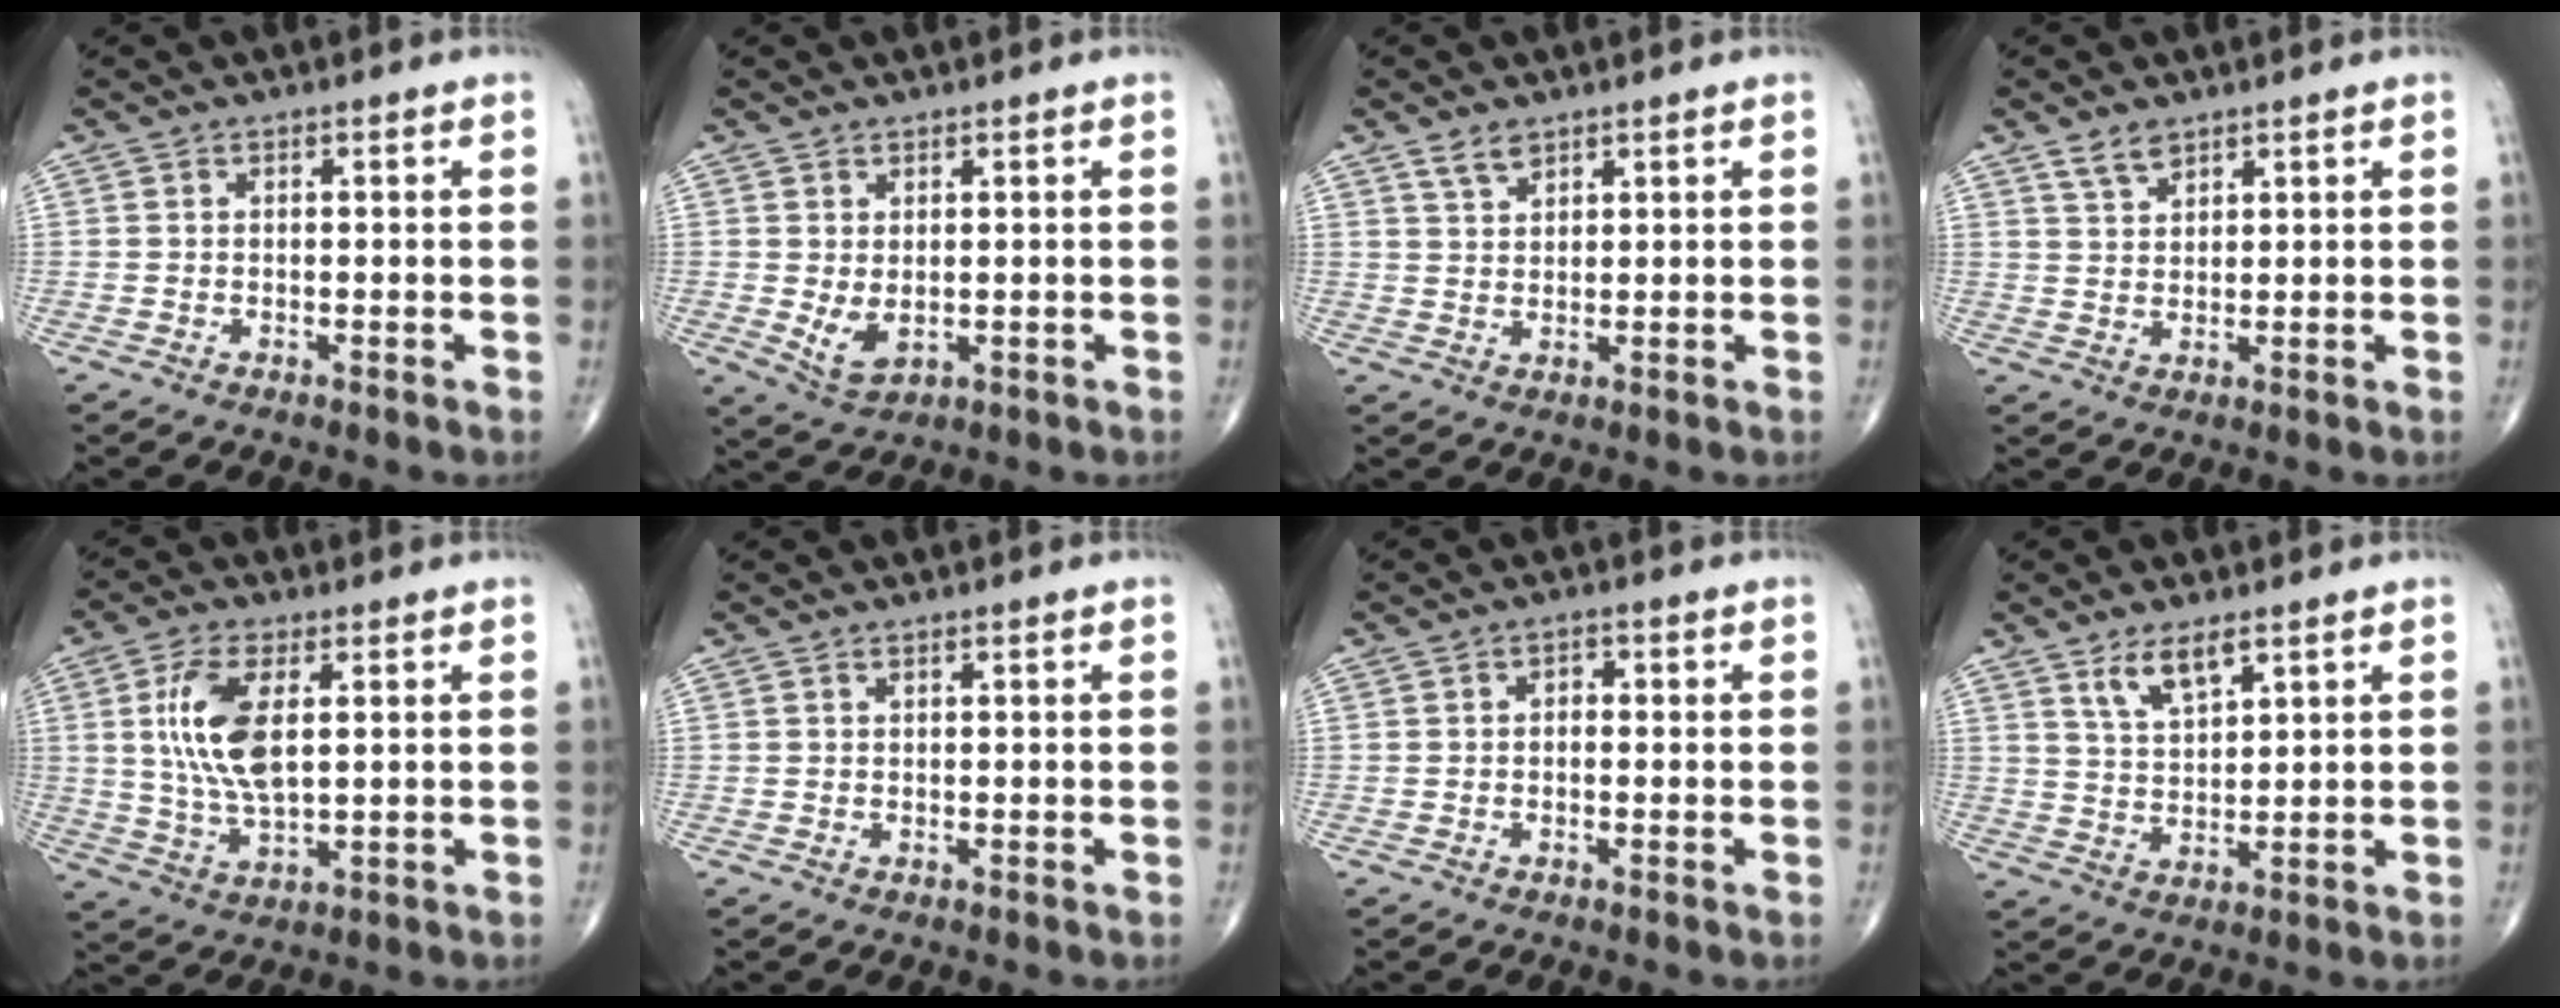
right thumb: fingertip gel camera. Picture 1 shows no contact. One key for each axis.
{"total": 3.9, "fx": 0.1, "fy": 2.2, "fz": 3.2, "tx": -0.057, "ty": -0.007, "tz": 0.015}
{"total": 3.1, "fx": 2.3, "fy": 1.6, "fz": 1.4, "tx": -0.019, "ty": -0.012, "tz": 0.047}
{"total": 3.5, "fx": 2.6, "fy": 1.7, "fz": 1.5, "tx": -0.020, "ty": -0.014, "tz": 0.053}
{"total": 11.4, "fx": 2.4, "fy": 5.0, "fz": 9.9, "tx": -0.205, "ty": -0.010, "tz": 0.050}
{"total": 0.0}
{"total": 1.6, "fx": 0.0, "fy": 1.1, "fz": 1.1, "tx": -0.009, "ty": 0.007, "tz": -0.006}
{"total": 6.2, "fx": 3.9, "fy": 2.3, "fz": 4.2, "tx": -0.070, "ty": -0.024, "tz": 0.077}